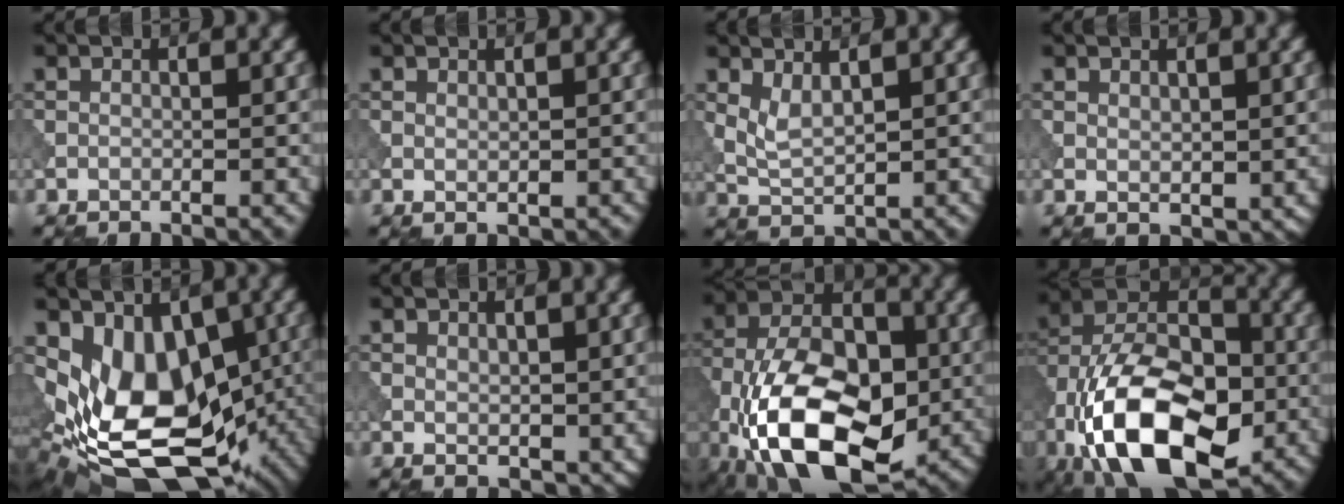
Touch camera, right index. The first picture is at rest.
{"total": 0.6, "force": [0.4, 0.3, 0.4], "torque": [-0.007, -0.002, 0.011]}
{"total": 2.5, "force": [1.1, 1.0, 1.9], "torque": [-0.046, -0.005, 0.028]}
{"total": 1.2, "force": [0.7, 0.7, 0.7], "torque": [-0.013, -0.004, 0.019]}
{"total": 15.6, "force": [-2.5, 10.1, 11.5], "torque": [-0.164, -0.028, -0.022]}
{"total": 2.1, "force": [1.1, 1.3, 1.2], "torque": [-0.021, -0.007, 0.026]}
{"total": 15.6, "force": [-6.1, 8.6, 11.5], "torque": [-0.213, -0.003, -0.124]}
{"total": 17.5, "force": [-7.4, 9.4, 12.8], "torque": [-0.239, -0.002, -0.148]}